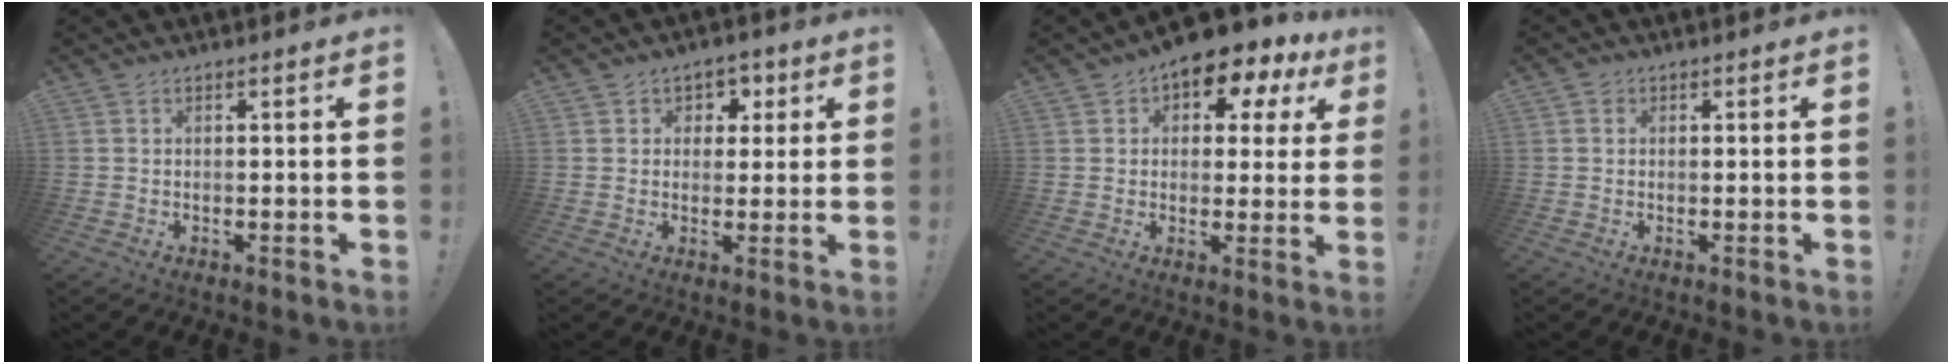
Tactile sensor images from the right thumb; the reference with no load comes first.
{"total": 4.8, "force": [1.5, 4.4, 1.1], "torque": [0.002, -0.008, 0.027]}
{"total": 7.6, "force": [5.5, 4.0, 3.3], "torque": [-0.051, -0.044, 0.099]}
{"total": 1.1, "force": [0.5, 0.9, 0.2], "torque": [-0.001, 0.000, 0.009]}